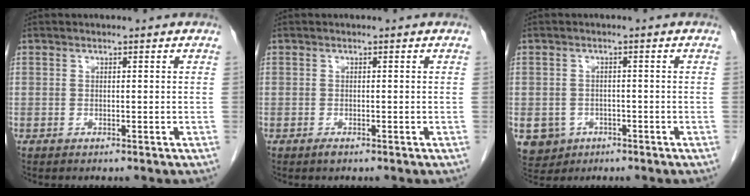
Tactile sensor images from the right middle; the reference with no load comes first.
{"total": 0.7, "force": [-0.5, 0.2, 0.4], "torque": [-0.008, -0.001, -0.006]}
{"total": 5.9, "force": [-2.5, 5.1, 1.3], "torque": [-0.025, 0.003, -0.032]}